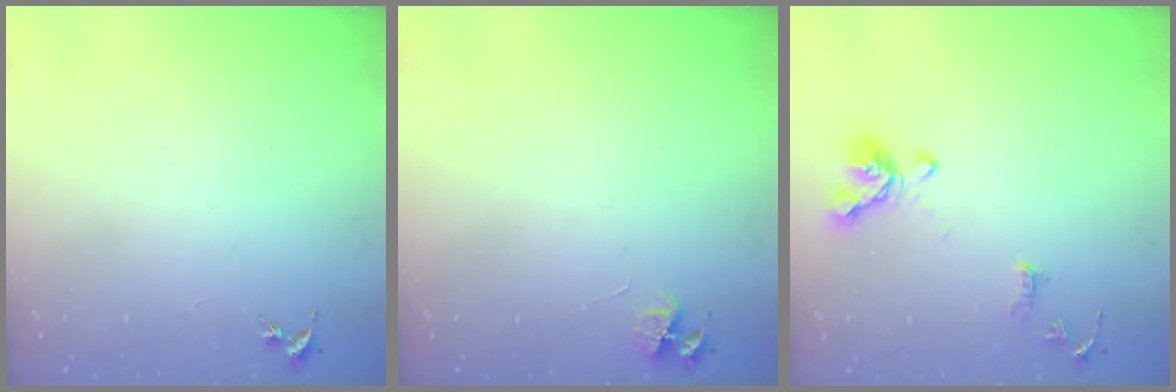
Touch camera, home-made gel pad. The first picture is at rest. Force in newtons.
{"total": 4.5, "press": 4.4, "slide": 0.6}
{"total": 12.7, "press": 12.6, "slide": 1.5}